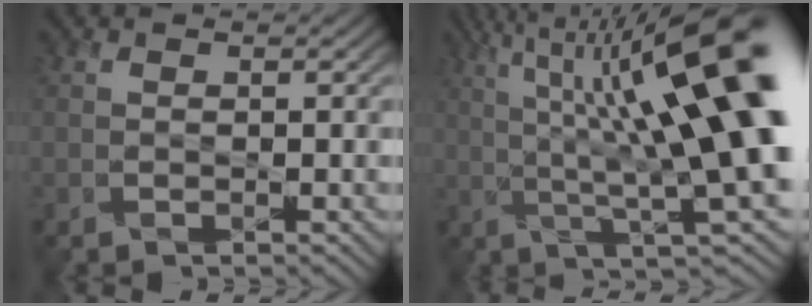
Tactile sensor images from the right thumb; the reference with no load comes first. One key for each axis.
{"total": 16.9, "fx": 4.2, "fy": 3.6, "fz": 15.9, "tx": -0.256, "ty": 0.017, "tz": 0.089}